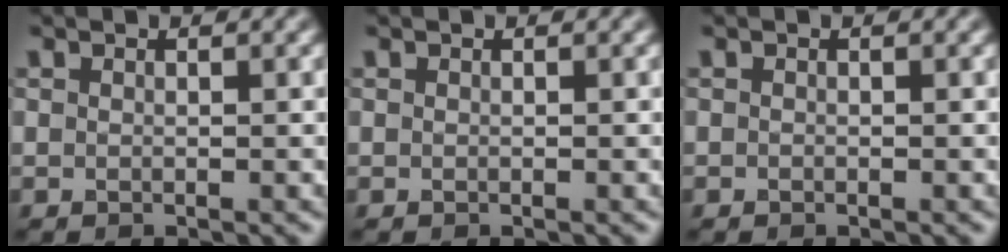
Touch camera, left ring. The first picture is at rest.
{"total": 0.0}
{"total": 0.0}